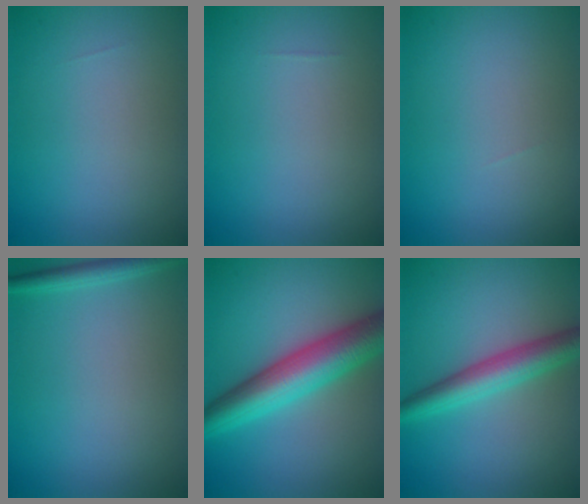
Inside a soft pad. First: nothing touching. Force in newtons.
{"total": 0.0}
{"total": 0.0}
{"total": 1.6, "press": 1.6, "slide": 0.1}
{"total": 8.0, "press": 8.0, "slide": 0.0}
{"total": 4.6, "press": 4.6, "slide": 0.0}